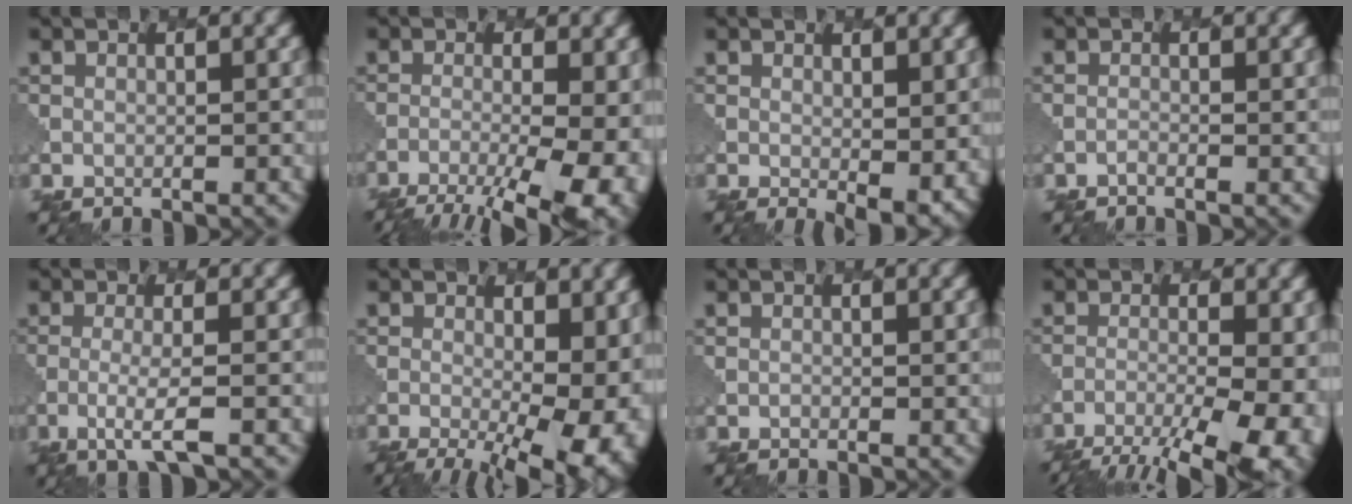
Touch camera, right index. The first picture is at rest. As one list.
[{"total": 11.4, "force": [-6.9, 4.2, 8.1], "torque": [-0.112, -0.031, -0.082]}, {"total": 3.6, "force": [0.3, 1.7, 3.1], "torque": [-0.043, -0.018, 0.013]}, {"total": 0.0}, {"total": 2.9, "force": [-1.1, 0.4, 2.6], "torque": [-0.052, 0.000, -0.033]}, {"total": 14.1, "force": [-3.0, 6.8, 12.0], "torque": [-0.161, -0.024, -0.027]}, {"total": 0.0}, {"total": 11.8, "force": [-8.0, 4.0, 7.7], "torque": [-0.116, -0.032, -0.098]}]